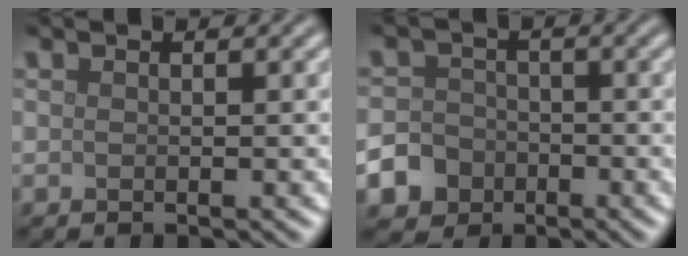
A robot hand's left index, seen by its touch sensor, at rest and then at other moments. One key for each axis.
{"total": 7.4, "fx": -4.2, "fy": 5.9, "fz": 1.4, "tx": -0.025, "ty": -0.028, "tz": -0.091}